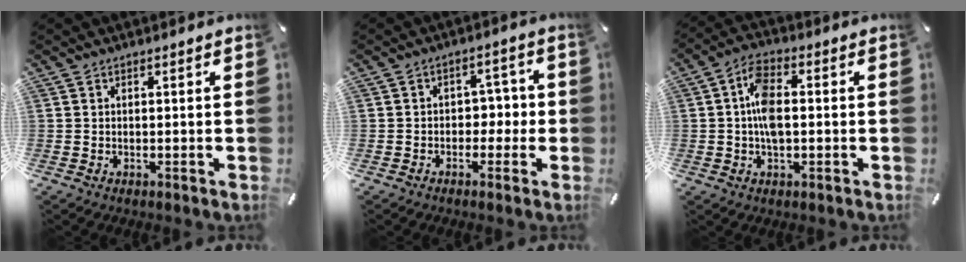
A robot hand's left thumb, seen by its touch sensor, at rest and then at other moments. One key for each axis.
{"total": 4.7, "fx": -1.2, "fy": 3.7, "fz": 2.6, "tx": -0.034, "ty": 0.012, "tz": -0.030}
{"total": 8.2, "fx": -0.2, "fy": 4.4, "fz": 6.9, "tx": -0.135, "ty": 0.005, "tz": -0.005}